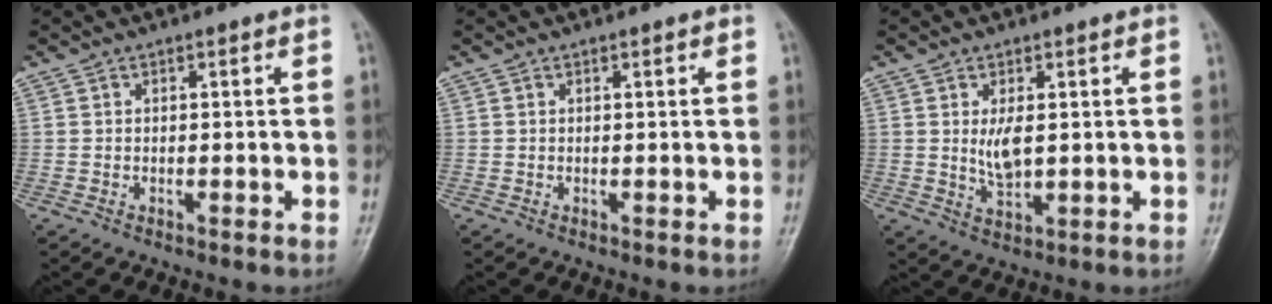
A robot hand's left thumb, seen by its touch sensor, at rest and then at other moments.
{"total": 0.6, "force": [0.3, 0.1, 0.5], "torque": [-0.007, 0.000, 0.004]}
{"total": 4.5, "force": [0.8, 2.1, 3.9], "torque": [-0.068, -0.014, 0.022]}